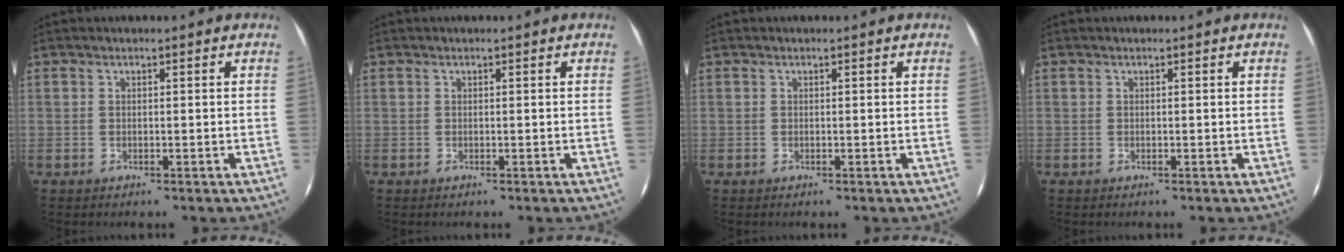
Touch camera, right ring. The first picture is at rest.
{"total": 0.0}
{"total": 0.0}
{"total": 0.0}